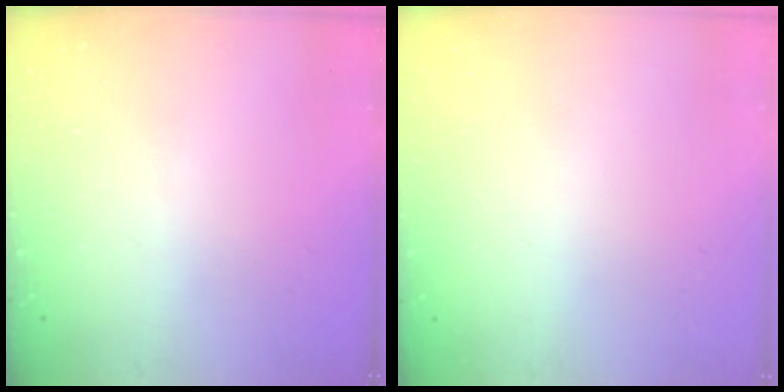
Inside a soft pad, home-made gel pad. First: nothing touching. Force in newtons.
{"total": 0.0}